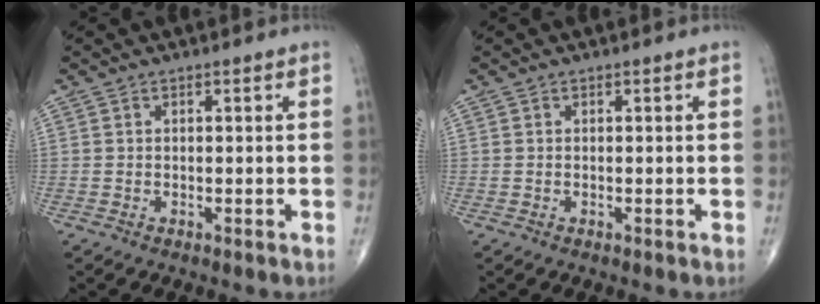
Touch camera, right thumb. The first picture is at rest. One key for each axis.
{"total": 0.0}